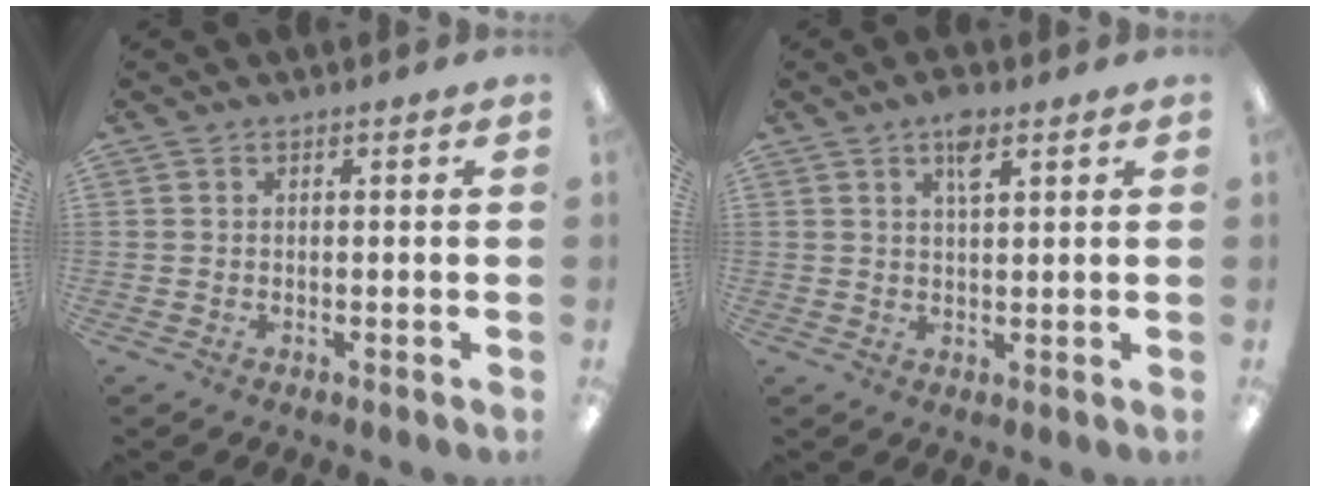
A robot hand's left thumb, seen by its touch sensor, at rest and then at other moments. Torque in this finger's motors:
{"motor_torque": [0.66, 0.13, 0.68, -0.26, 0.06]}